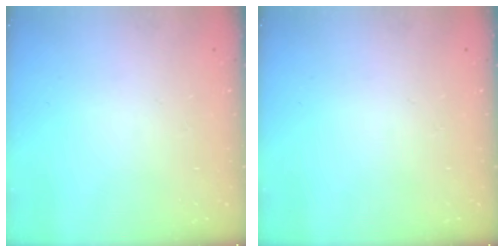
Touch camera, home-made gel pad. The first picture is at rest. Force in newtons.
{"total": 0.0}